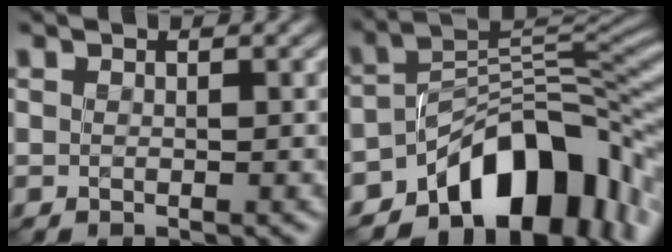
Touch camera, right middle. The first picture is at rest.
{"total": 11.2, "force": [-6.4, 5.7, 7.1], "torque": [-0.080, 0.005, -0.119]}